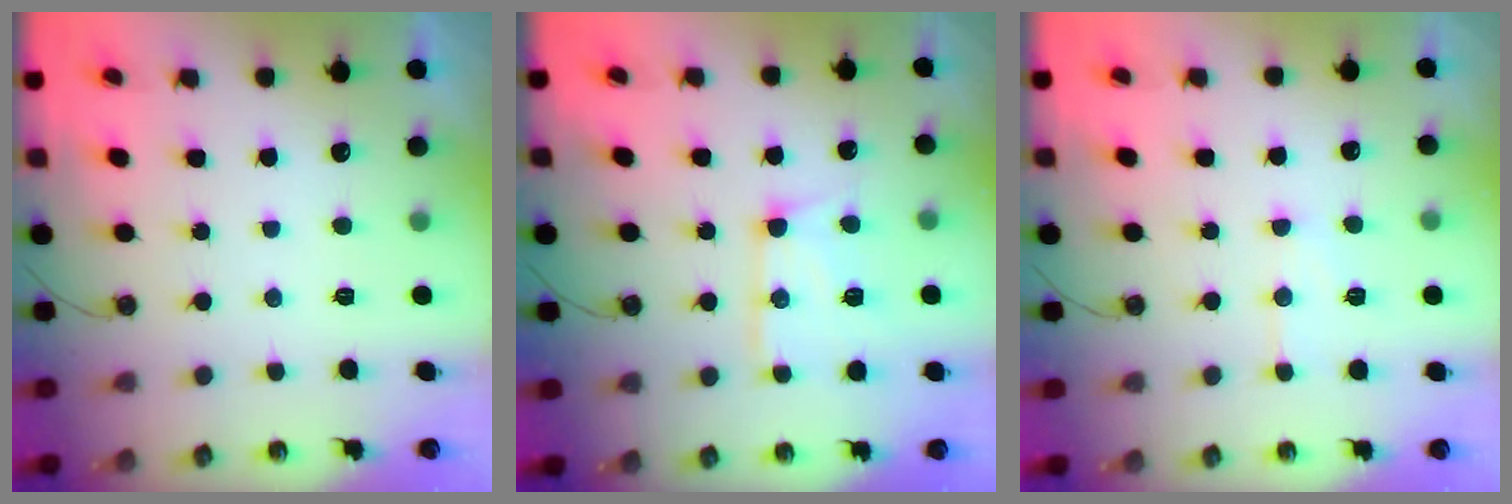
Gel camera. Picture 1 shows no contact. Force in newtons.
{"total": 14.0, "press": 14.0, "slide": 1.4}
{"total": 6.8, "press": 6.8, "slide": 0.4}